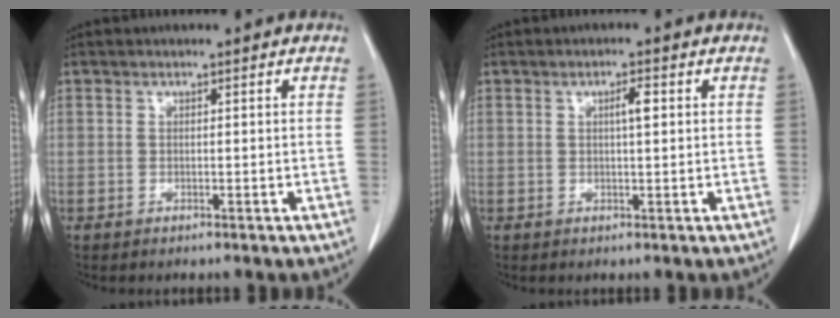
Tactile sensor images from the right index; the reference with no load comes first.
{"total": 2.2, "force": [0.6, 0.3, 2.1], "torque": [-0.036, 0.003, 0.009]}